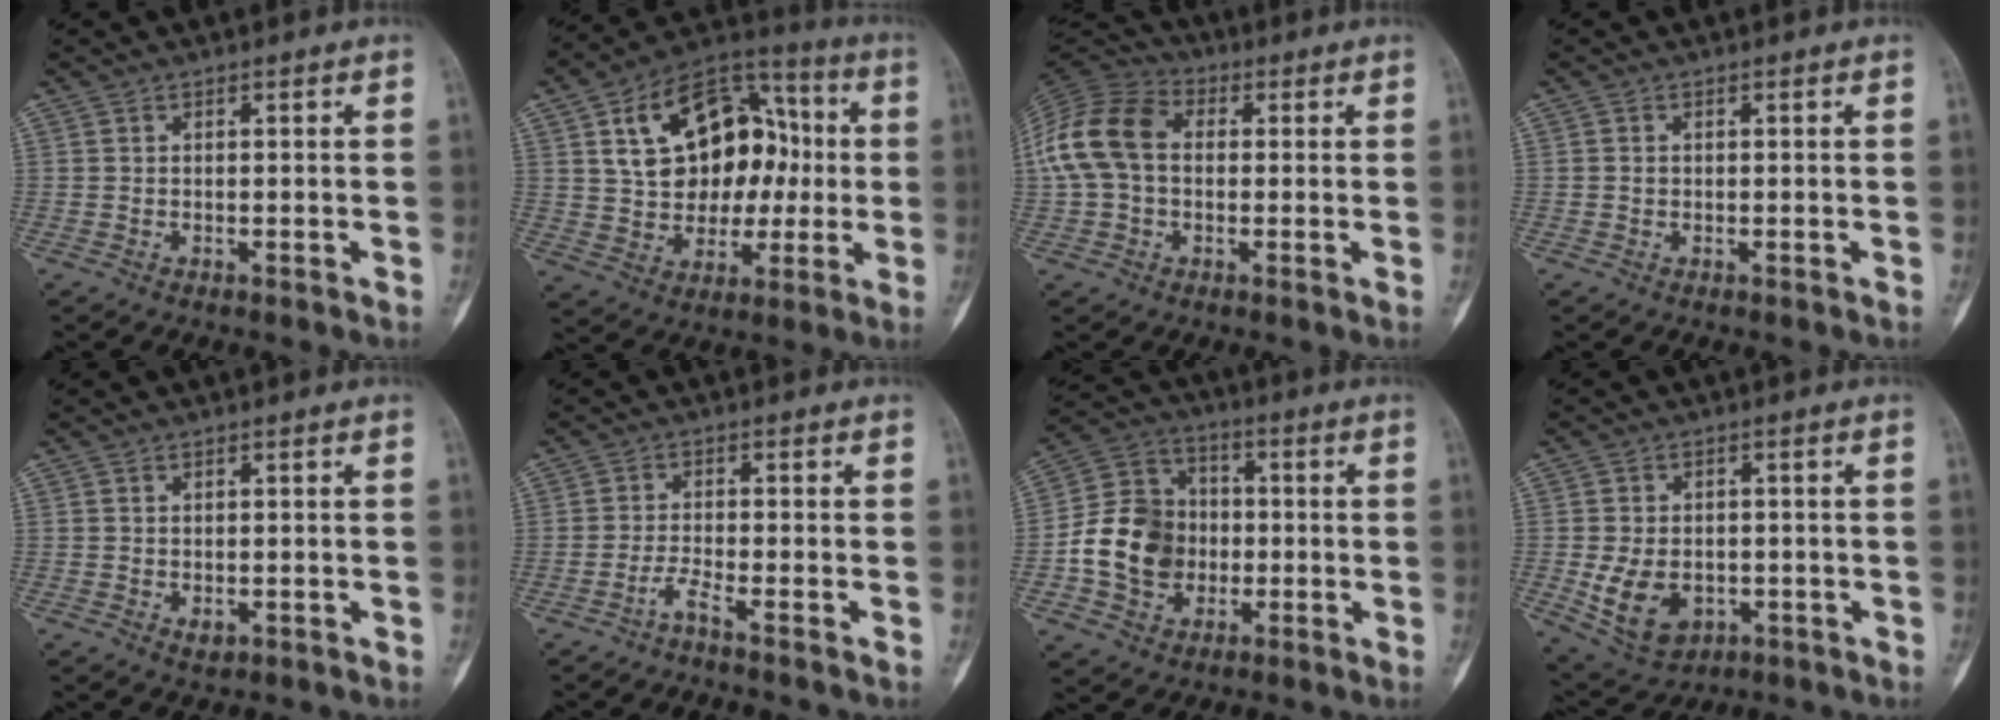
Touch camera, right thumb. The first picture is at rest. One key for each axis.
{"total": 20.9, "fx": 3.1, "fy": 14.3, "fz": 14.9, "tx": -0.193, "ty": 0.027, "tz": 0.055}
{"total": 13.1, "fx": 0.9, "fy": 9.4, "fz": 9.0, "tx": -0.183, "ty": 0.034, "tz": 0.008}
{"total": 0.7, "fx": 0.0, "fy": 0.6, "fz": 0.3, "tx": -0.005, "ty": 0.002, "tz": 0.001}
{"total": 1.7, "fx": -0.3, "fy": 1.2, "fz": 1.2, "tx": -0.011, "ty": -0.001, "tz": 0.000}
{"total": 2.1, "fx": -1.7, "fy": -0.4, "fz": 1.2, "tx": -0.035, "ty": 0.009, "tz": -0.036}
{"total": 14.6, "fx": -2.0, "fy": 12.2, "fz": 7.8, "tx": -0.115, "ty": 0.028, "tz": -0.040}
{"total": 9.8, "fx": -2.0, "fy": 7.1, "fz": 6.4, "tx": -0.101, "ty": 0.004, "tz": -0.014}